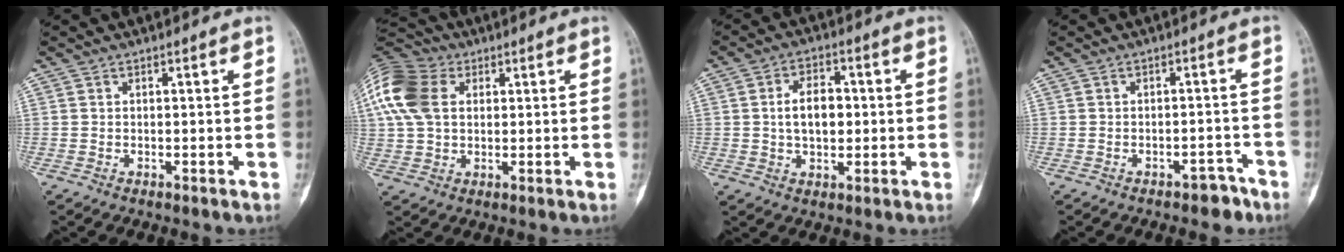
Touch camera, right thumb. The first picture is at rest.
{"total": 17.9, "force": [4.8, 12.6, 11.8], "torque": [-0.258, 0.022, 0.083]}
{"total": 7.5, "force": [0.3, 4.6, 5.9], "torque": [-0.085, 0.010, 0.004]}
{"total": 3.8, "force": [-2.9, 1.9, 1.5], "torque": [-0.007, 0.029, -0.034]}